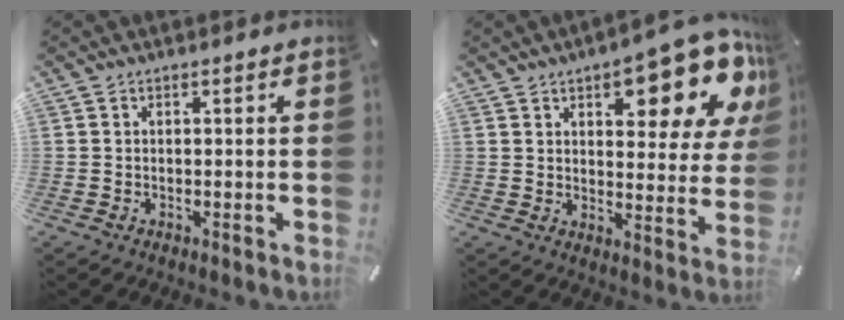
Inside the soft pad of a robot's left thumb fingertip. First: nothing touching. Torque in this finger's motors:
{"motor_torque": [2.50, 2.50, 1.43, -1.34, 0.07]}